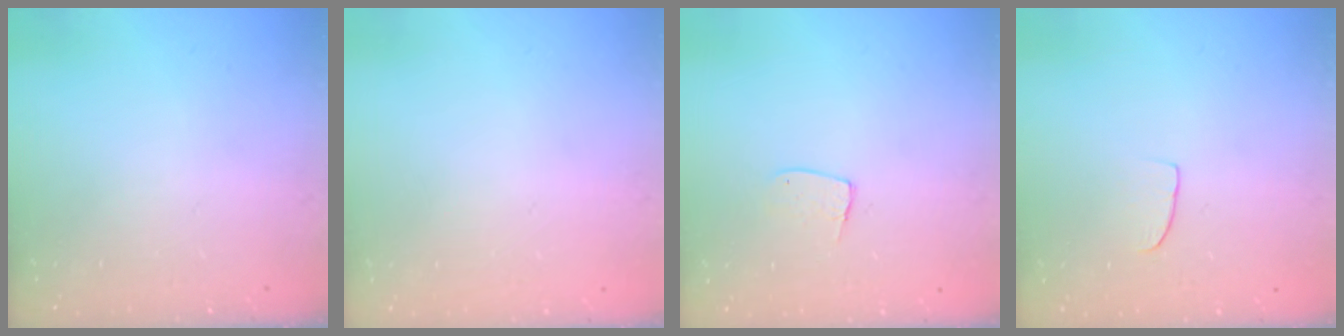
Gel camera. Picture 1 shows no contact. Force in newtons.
{"total": 0.0}
{"total": 5.2, "press": 5.2, "slide": 0.3}
{"total": 4.2, "press": 4.2, "slide": 0.3}